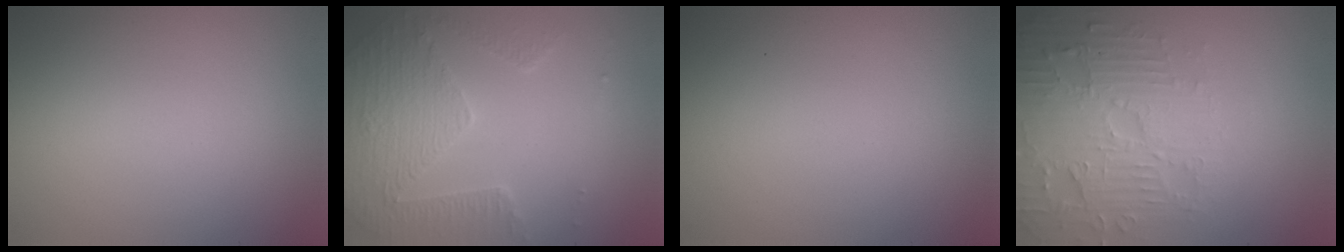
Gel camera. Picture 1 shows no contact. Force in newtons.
{"total": 3.8, "press": 3.5, "slide": 1.4}
{"total": 0.0}
{"total": 4.6, "press": 4.4, "slide": 1.2}